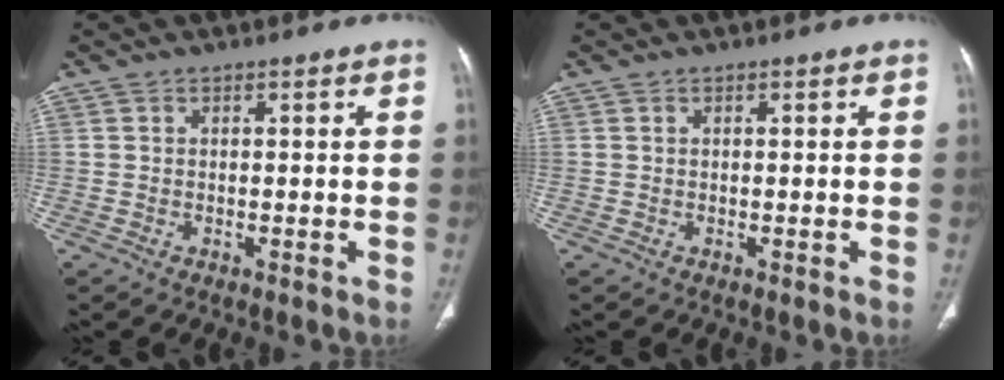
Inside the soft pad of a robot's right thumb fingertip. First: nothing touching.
{"total": 0.0}